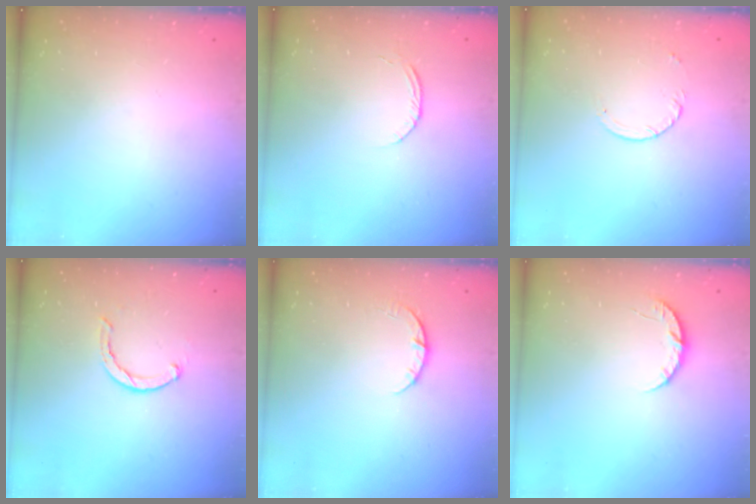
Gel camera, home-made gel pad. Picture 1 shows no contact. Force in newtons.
{"total": 4.2, "press": 4.2, "slide": 0.4}
{"total": 3.9, "press": 3.9, "slide": 0.4}
{"total": 1.5, "press": 1.5, "slide": 0.3}
{"total": 3.2, "press": 3.2, "slide": 0.5}
{"total": 6.1, "press": 6.1, "slide": 0.7}